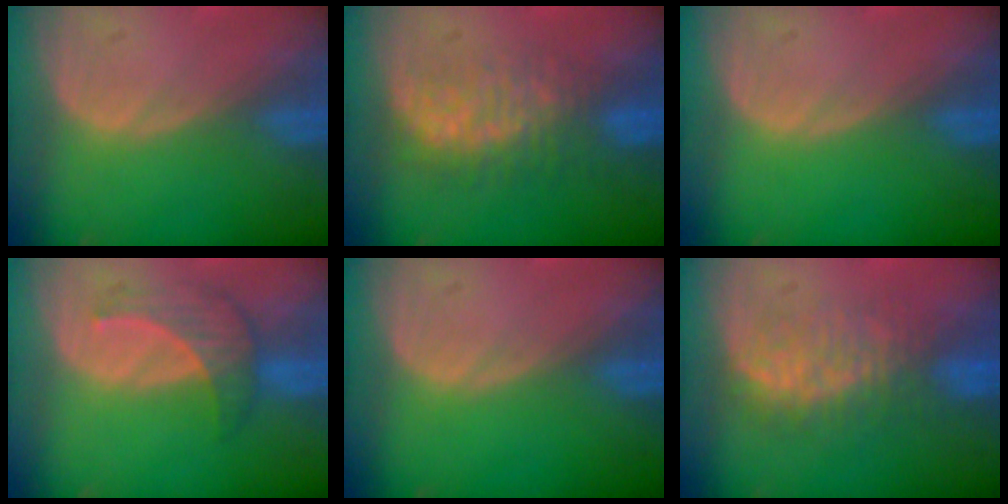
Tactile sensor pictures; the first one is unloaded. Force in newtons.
{"total": 7.9, "press": 7.4, "slide": 2.6}
{"total": 0.0}
{"total": 4.8, "press": 4.8, "slide": 0.5}
{"total": 0.0}
{"total": 7.8, "press": 7.5, "slide": 2.1}